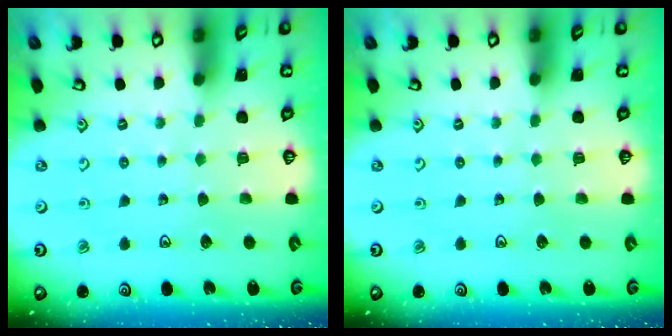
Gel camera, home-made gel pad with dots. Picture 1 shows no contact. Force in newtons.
{"total": 0.0}